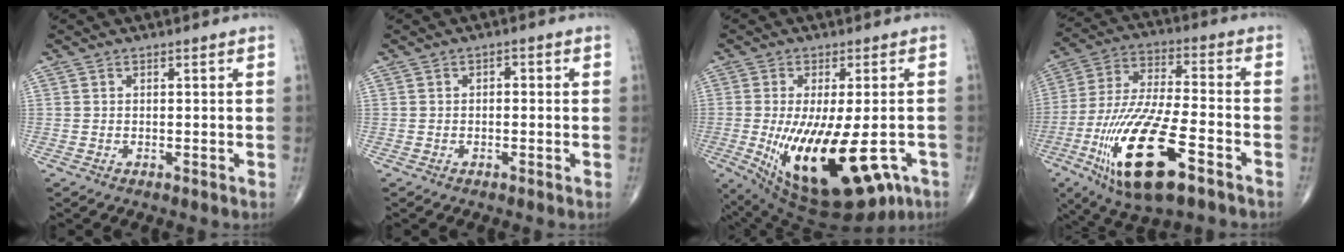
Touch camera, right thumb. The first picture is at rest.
{"total": 1.4, "force": [0.1, 0.9, 1.1], "torque": [-0.005, 0.005, -0.006]}
{"total": 21.8, "force": [-7.0, 8.8, 18.7], "torque": [-0.294, -0.030, -0.084]}
{"total": 21.7, "force": [-9.4, 6.8, 18.4], "torque": [-0.400, 0.011, -0.162]}